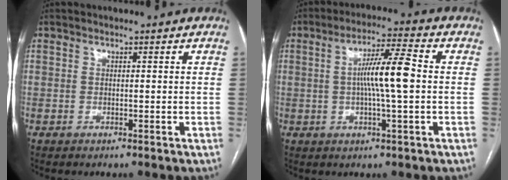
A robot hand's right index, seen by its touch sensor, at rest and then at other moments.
{"total": 8.7, "force": [0.2, 0.2, 8.7], "torque": [-0.156, 0.009, -0.002]}